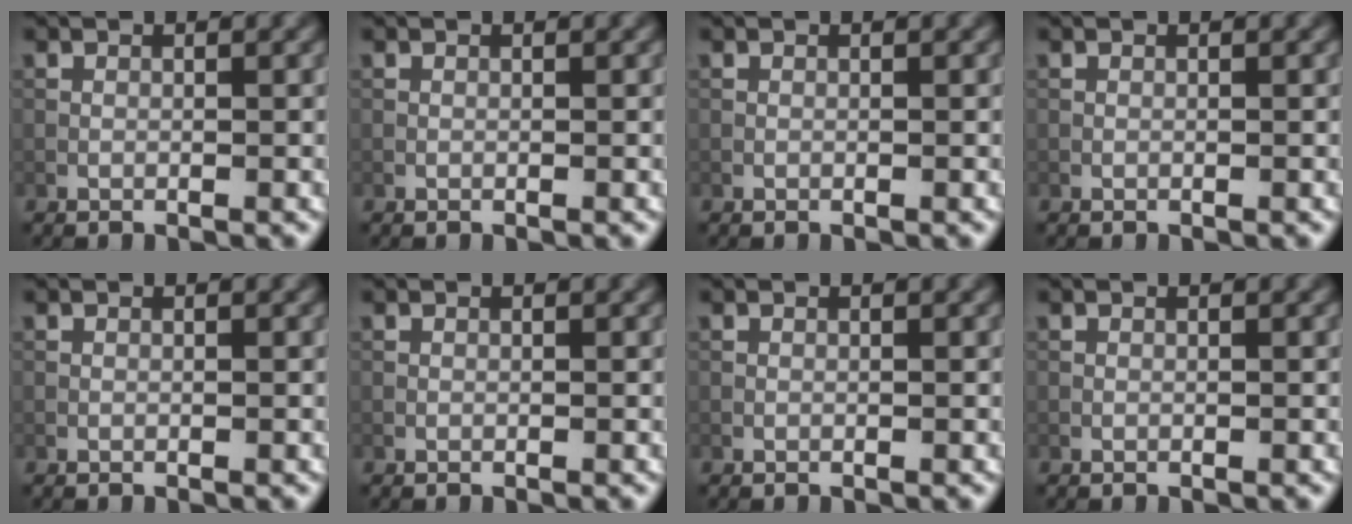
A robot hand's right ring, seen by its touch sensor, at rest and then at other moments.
{"total": 0.0}
{"total": 0.0}
{"total": 0.0}
{"total": 0.0}
{"total": 0.0}
{"total": 0.0}
{"total": 0.0}